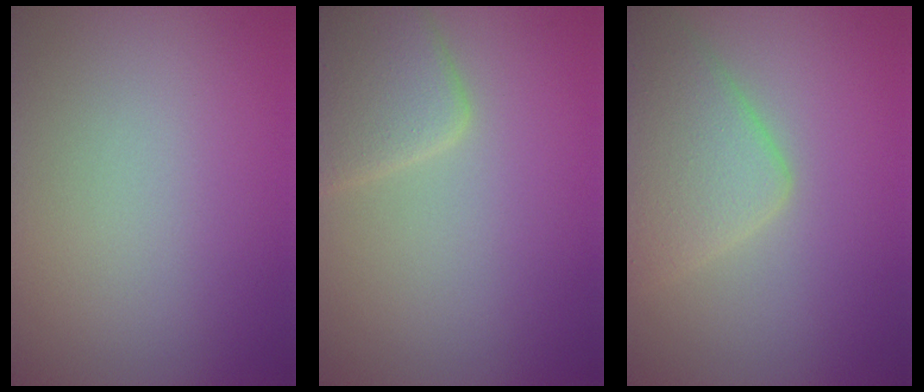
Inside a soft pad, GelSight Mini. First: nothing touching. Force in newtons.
{"total": 4.2, "press": 4.2, "slide": 0.2}
{"total": 5.2, "press": 5.2, "slide": 0.3}